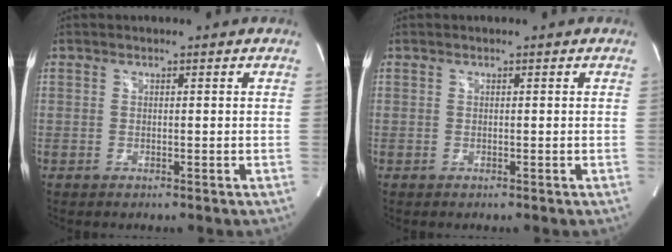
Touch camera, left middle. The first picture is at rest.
{"total": 0.0}